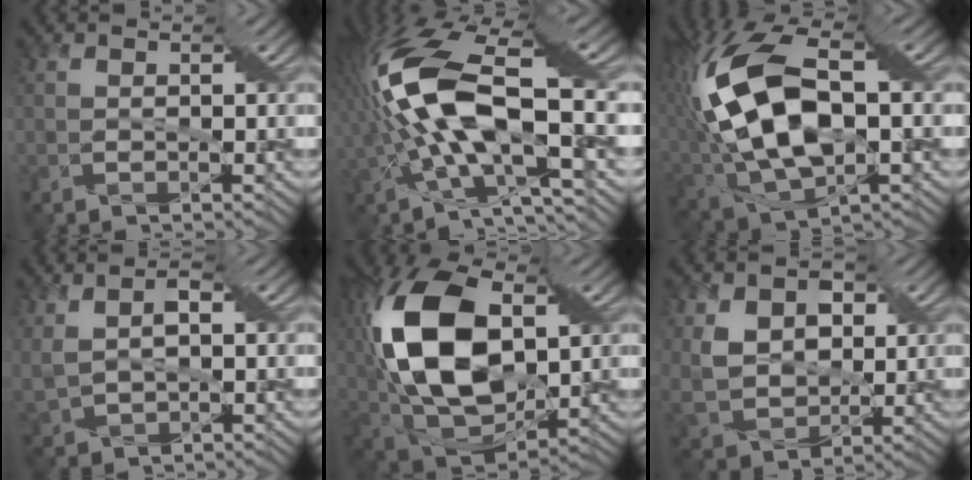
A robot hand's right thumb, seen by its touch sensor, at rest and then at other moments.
{"total": 14.8, "force": [-0.9, 5.3, 13.8], "torque": [-0.294, 0.011, -0.025]}
{"total": 17.1, "force": [2.2, 8.8, 14.4], "torque": [-0.320, 0.008, 0.036]}
{"total": 4.4, "force": [1.2, 2.4, 3.5], "torque": [-0.090, -0.003, 0.025]}
{"total": 18.2, "force": [2.9, 10.6, 14.6], "torque": [-0.308, 0.008, 0.047]}
{"total": 7.3, "force": [2.7, 5.1, 4.4], "torque": [-0.122, 0.001, 0.049]}